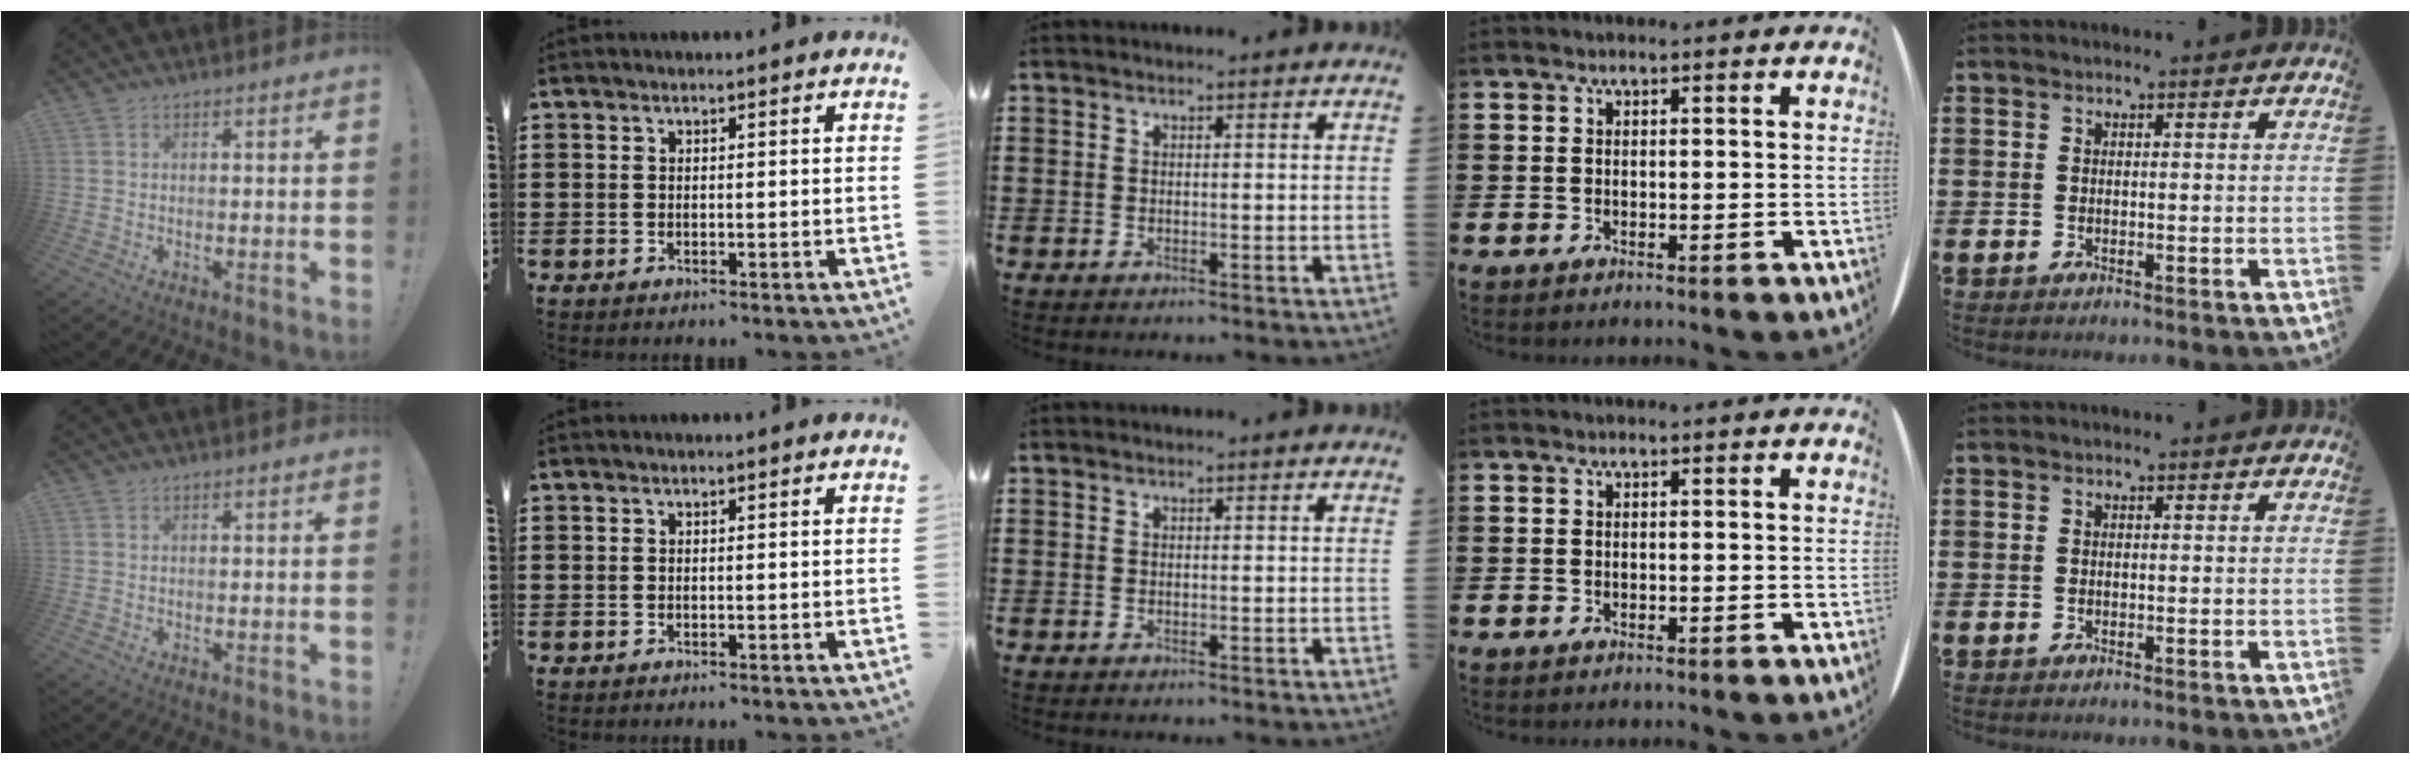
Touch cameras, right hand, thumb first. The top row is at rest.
{}